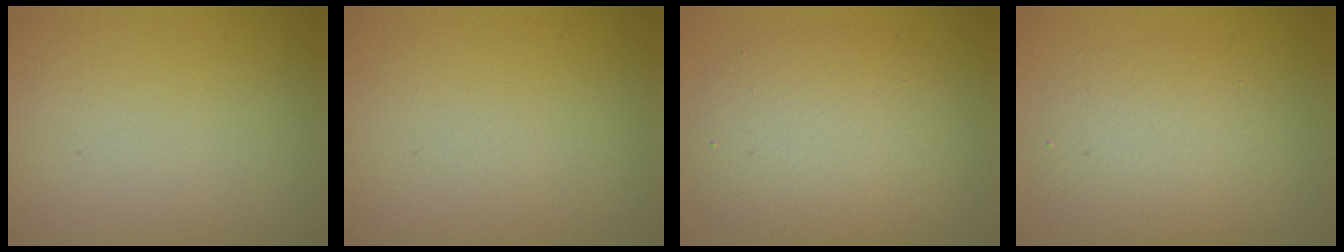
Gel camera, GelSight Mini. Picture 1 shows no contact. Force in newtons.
{"total": 0.0}
{"total": 6.5, "press": 6.5, "slide": 0.6}
{"total": 4.2, "press": 4.2, "slide": 0.4}